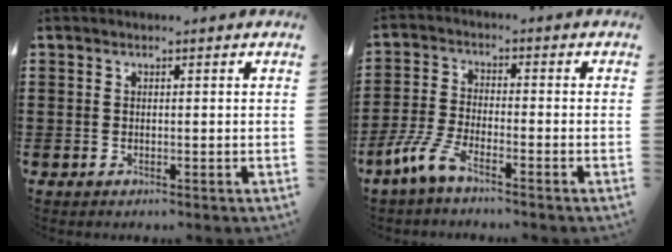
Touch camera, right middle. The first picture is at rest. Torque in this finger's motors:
{"motor_torque": [1.99, 0.15, 0.49, 0.14]}